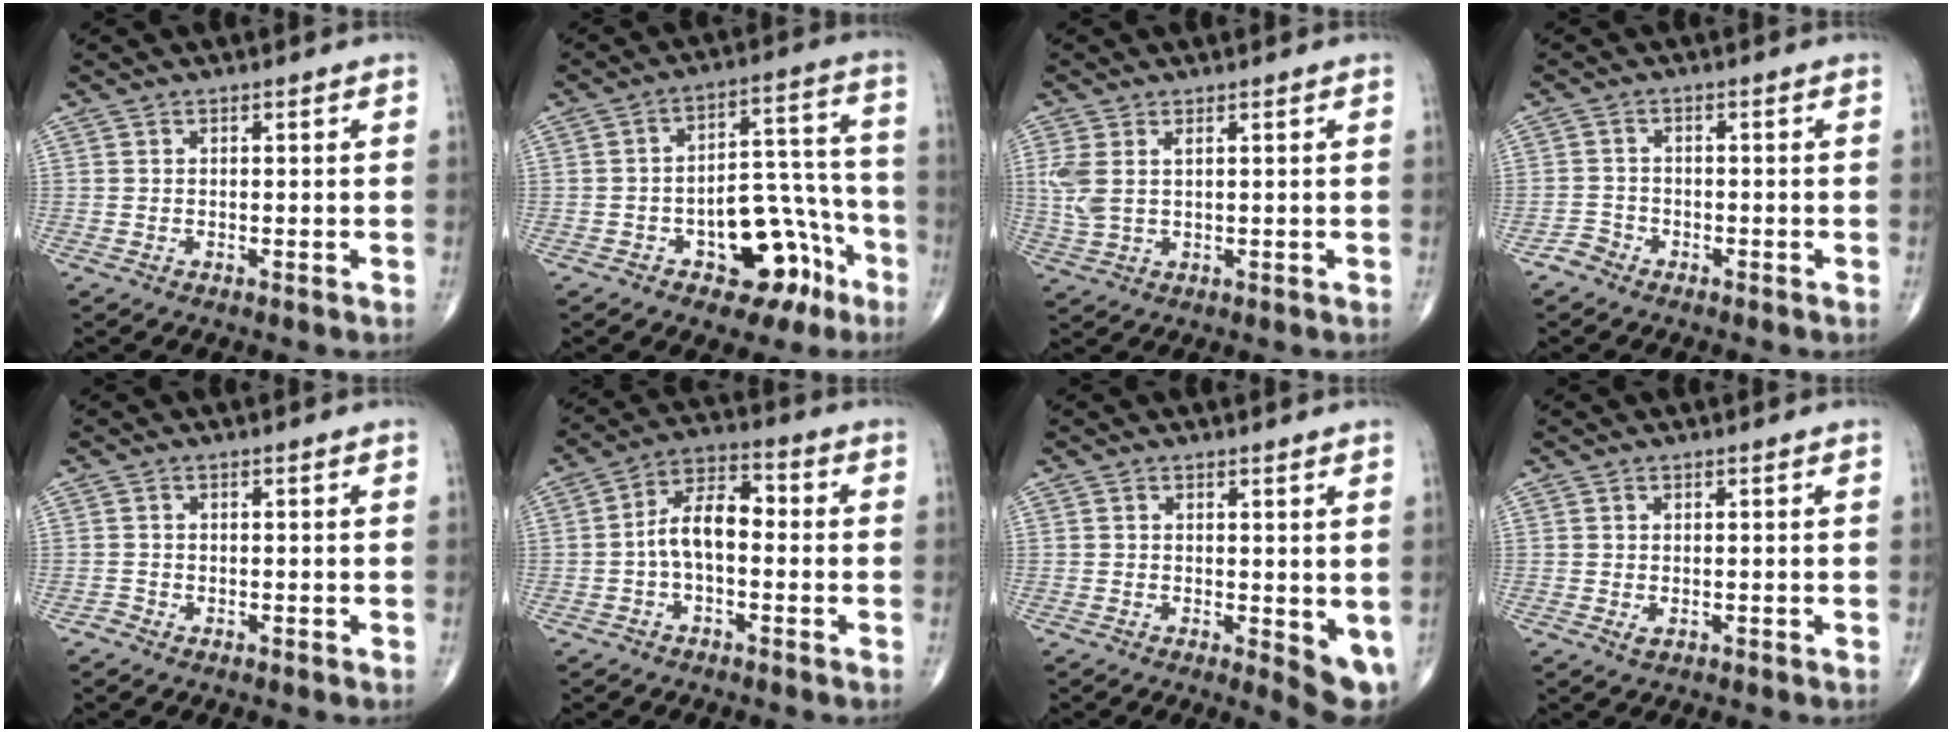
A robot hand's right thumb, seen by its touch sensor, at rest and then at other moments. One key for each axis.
{"total": 14.8, "fx": -6.9, "fy": 8.2, "fz": 10.2, "tx": -0.084, "ty": 0.063, "tz": -0.091}
{"total": 5.0, "fx": 1.2, "fy": 2.5, "fz": 4.1, "tx": -0.114, "ty": 0.007, "tz": 0.033}
{"total": 2.2, "fx": -1.7, "fy": 1.5, "fz": 0.1, "tx": -0.001, "ty": 0.008, "tz": -0.037}
{"total": 0.8, "fx": -0.6, "fy": 0.5, "fz": 0.0, "tx": 0.004, "ty": 0.001, "tz": -0.019}
{"total": 8.7, "fx": -1.0, "fy": 4.7, "fz": 7.2, "tx": -0.118, "ty": 0.036, "tz": -0.029}
{"total": 5.4, "fx": -0.4, "fy": 1.9, "fz": 5.0, "tx": -0.060, "ty": -0.014, "tz": -0.005}
{"total": 1.0, "fx": -0.3, "fy": 0.6, "fz": 0.8, "tx": -0.016, "ty": -0.003, "tz": -0.003}